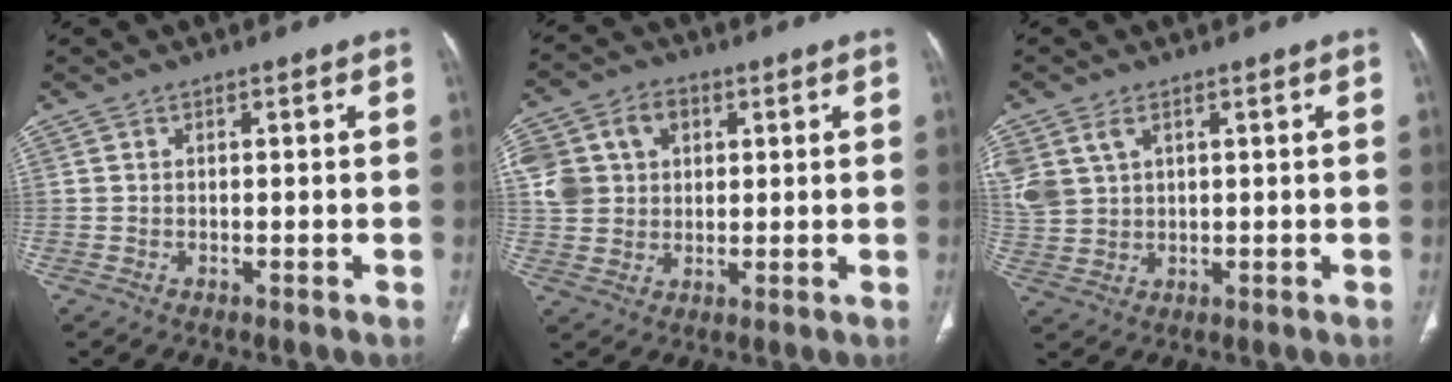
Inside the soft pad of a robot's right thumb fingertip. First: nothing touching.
{"total": 12.3, "force": [3.6, 9.8, 6.4], "torque": [-0.113, 0.011, 0.068]}
{"total": 8.4, "force": [3.4, 5.7, 5.0], "torque": [-0.124, 0.001, 0.083]}